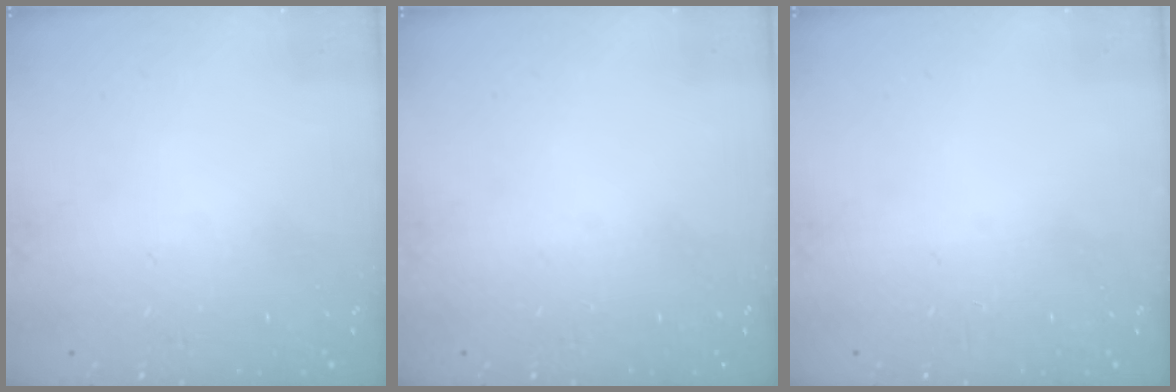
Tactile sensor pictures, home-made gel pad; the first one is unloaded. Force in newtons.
{"total": 0.0}
{"total": 0.0}